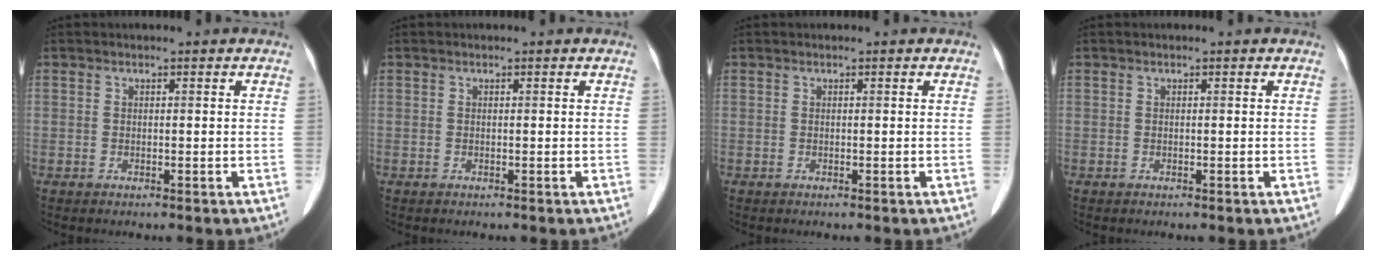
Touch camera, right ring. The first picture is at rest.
{"total": 0.0}
{"total": 0.0}
{"total": 0.0}